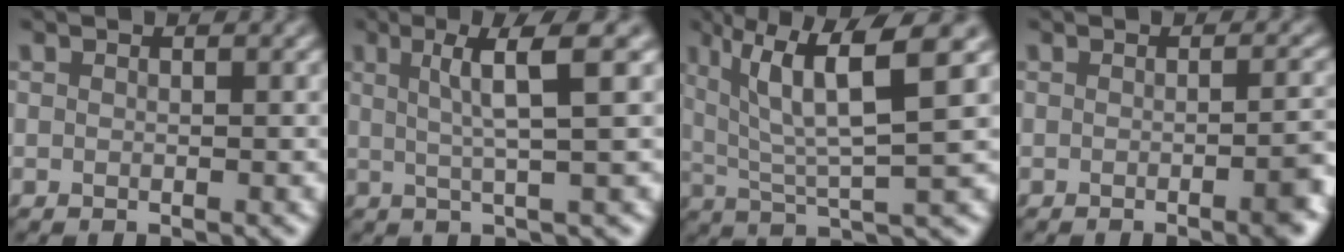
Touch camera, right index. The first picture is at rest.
{"total": 4.3, "force": [1.6, -0.6, 3.9], "torque": [-0.059, 0.011, 0.022]}
{"total": 7.6, "force": [3.1, 2.3, 6.6], "torque": [-0.113, 0.009, 0.050]}
{"total": 3.3, "force": [-1.1, 0.8, 3.0], "torque": [-0.027, 0.010, -0.026]}